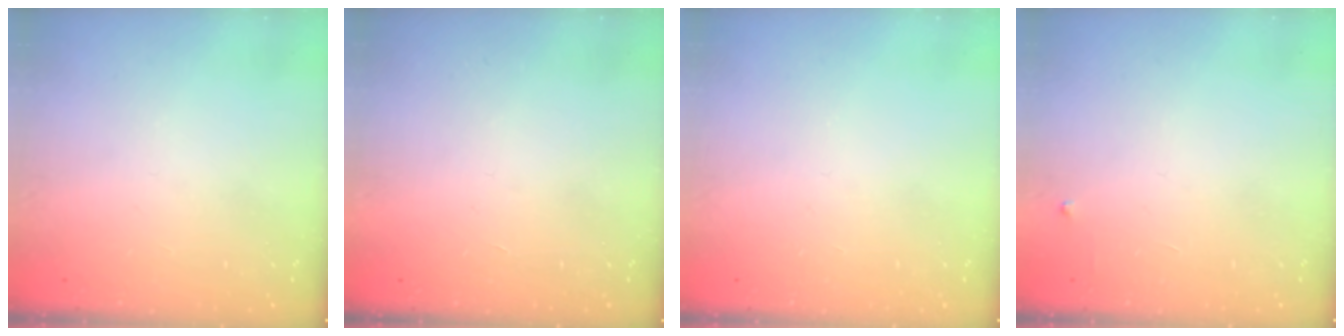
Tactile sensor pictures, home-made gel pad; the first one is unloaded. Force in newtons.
{"total": 1.7, "press": 1.7, "slide": 0.1}
{"total": 0.0}
{"total": 2.6, "press": 2.6, "slide": 0.4}